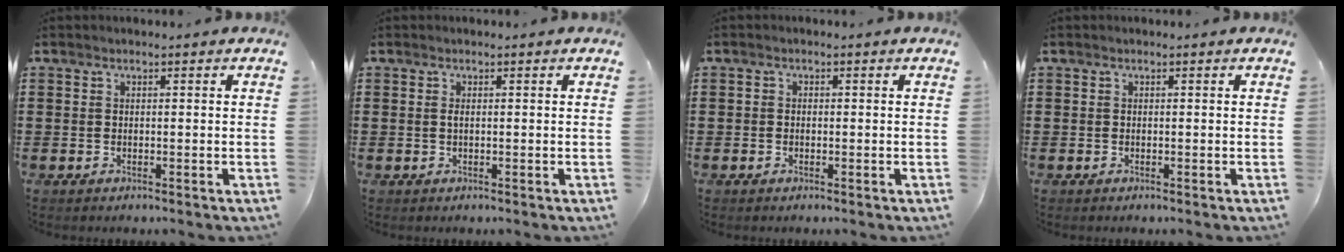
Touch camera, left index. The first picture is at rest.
{"total": 0.7, "force": [0.0, 0.2, 0.7], "torque": [-0.015, -0.001, 0.000]}
{"total": 0.8, "force": [-0.5, 0.6, 0.3], "torque": [-0.008, 0.001, -0.010]}
{"total": 0.0}